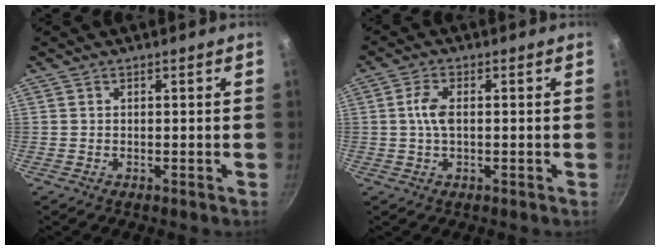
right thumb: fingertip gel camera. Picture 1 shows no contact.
{"total": 4.2, "force": [0.2, 2.1, 3.6], "torque": [-0.079, 0.008, 0.000]}